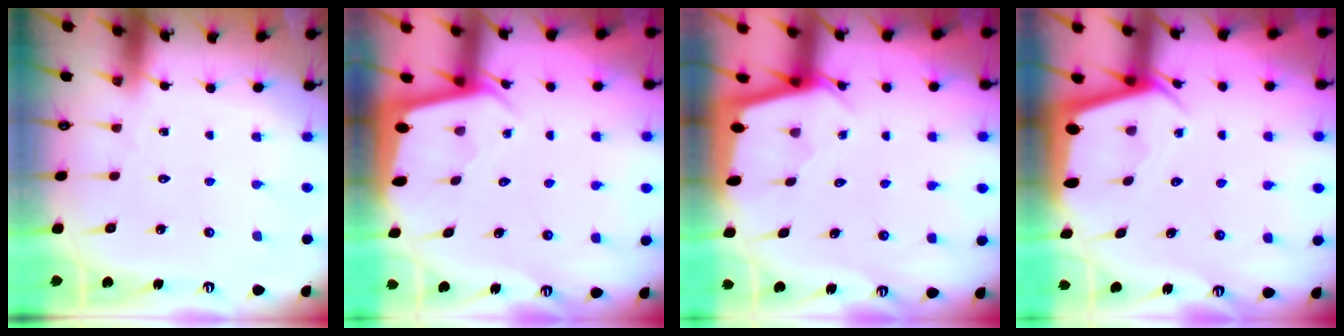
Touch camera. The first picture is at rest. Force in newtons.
{"total": 1.8, "press": 1.8, "slide": 0.1}
{"total": 2.3, "press": 2.3, "slide": 0.1}
{"total": 2.5, "press": 2.5, "slide": 0.2}